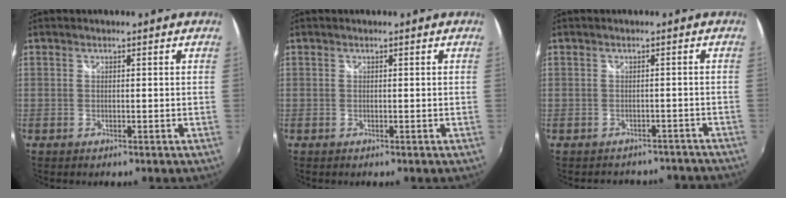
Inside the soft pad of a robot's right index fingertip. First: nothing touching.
{"total": 0.0}
{"total": 8.5, "force": [-7.3, 4.2, 1.6], "torque": [-0.022, 0.020, -0.081]}